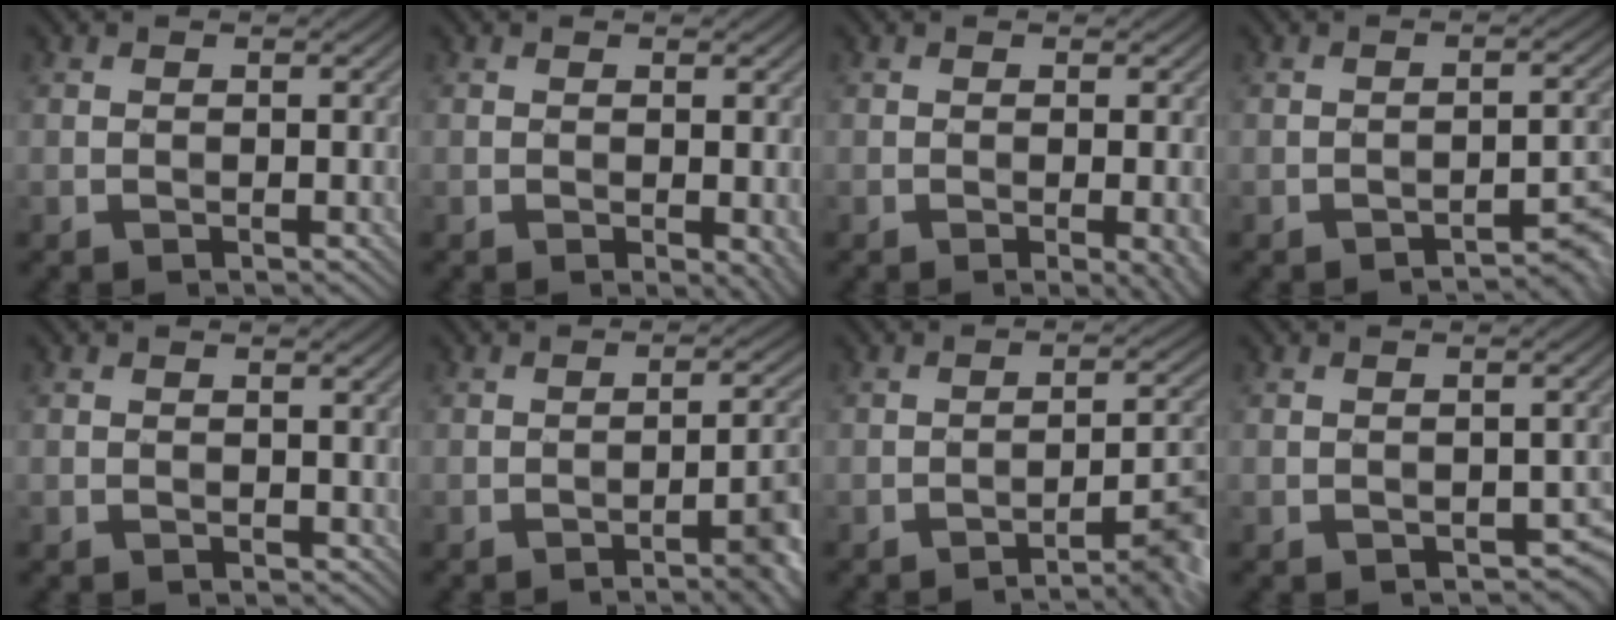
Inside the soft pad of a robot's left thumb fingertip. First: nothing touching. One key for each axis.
{"total": 2.2, "fx": -0.3, "fy": 1.2, "fz": 1.8, "tx": -0.023, "ty": -0.003, "tz": -0.003}
{"total": 1.9, "fx": -0.6, "fy": 0.3, "fz": 1.8, "tx": -0.026, "ty": -0.004, "tz": -0.009}
{"total": 2.6, "fx": -2.2, "fy": 0.4, "fz": 1.2, "tx": -0.016, "ty": 0.011, "tz": -0.031}
{"total": 0.9, "fx": 0.4, "fy": 0.7, "fz": 0.3, "tx": -0.009, "ty": -0.002, "tz": 0.007}
{"total": 5.3, "fx": -2.6, "fy": 0.9, "fz": 4.5, "tx": -0.053, "ty": 0.010, "tz": -0.041}
{"total": 4.4, "fx": -3.0, "fy": 0.3, "fz": 3.1, "tx": -0.043, "ty": 0.019, "tz": -0.051}
{"total": 2.2, "fx": -0.8, "fy": 1.6, "fz": 1.4, "tx": -0.029, "ty": -0.013, "tz": -0.007}